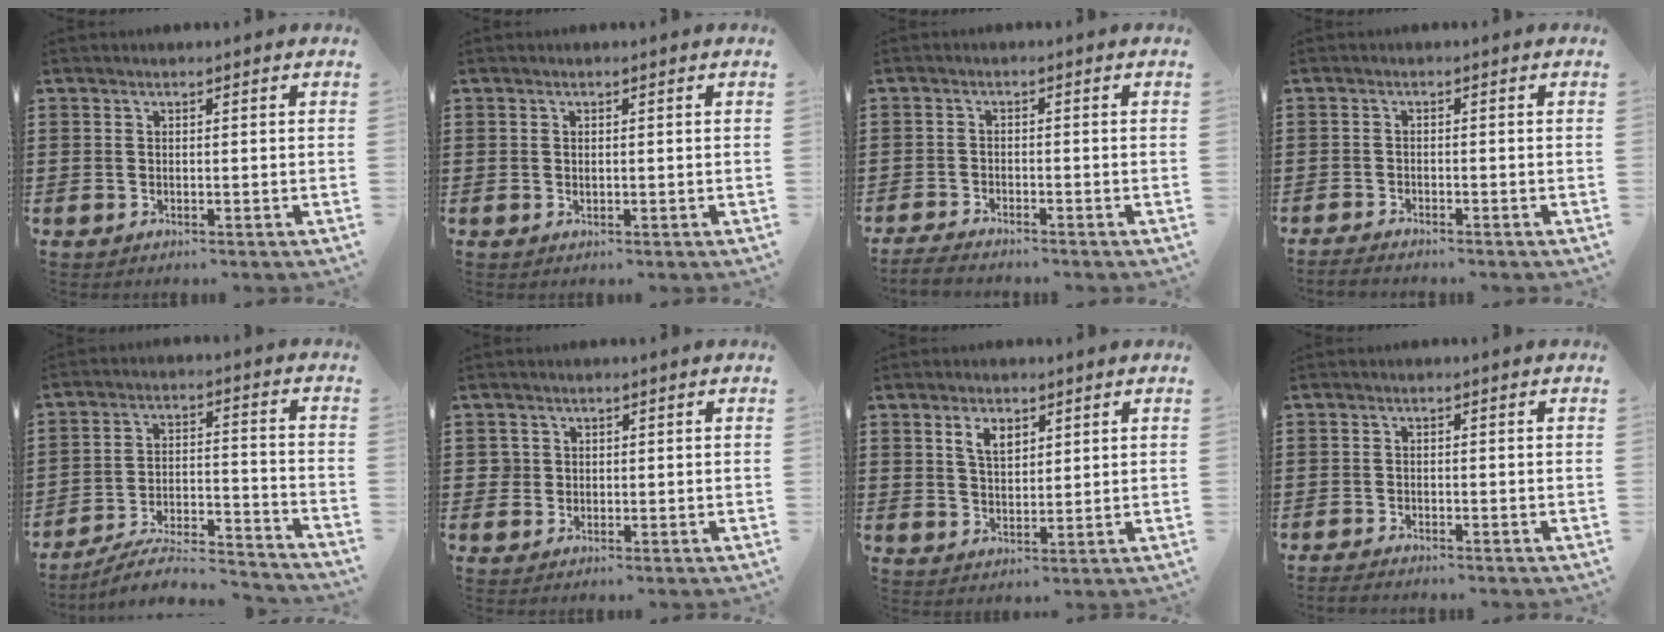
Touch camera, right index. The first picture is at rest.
{"total": 0.7, "force": [0.0, 0.3, 0.6], "torque": [-0.013, 0.000, 0.000]}
{"total": 2.3, "force": [-2.3, 0.1, 0.3], "torque": [-0.008, 0.002, -0.048]}
{"total": 1.5, "force": [-1.5, 0.1, 0.0], "torque": [-0.006, 0.001, -0.031]}
{"total": 7.0, "force": [-6.3, 1.1, 2.7], "torque": [-0.049, 0.001, -0.124]}
{"total": 1.7, "force": [0.3, 1.6, 0.3], "torque": [-0.012, 0.009, 0.005]}
{"total": 3.6, "force": [2.0, 2.0, 2.3], "torque": [-0.053, 0.008, 0.036]}
{"total": 1.3, "force": [-1.3, 0.1, 0.0], "torque": [-0.004, 0.001, -0.026]}